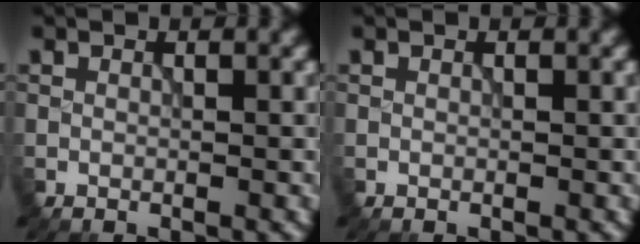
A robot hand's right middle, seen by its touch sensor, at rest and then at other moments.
{"total": 0.0}